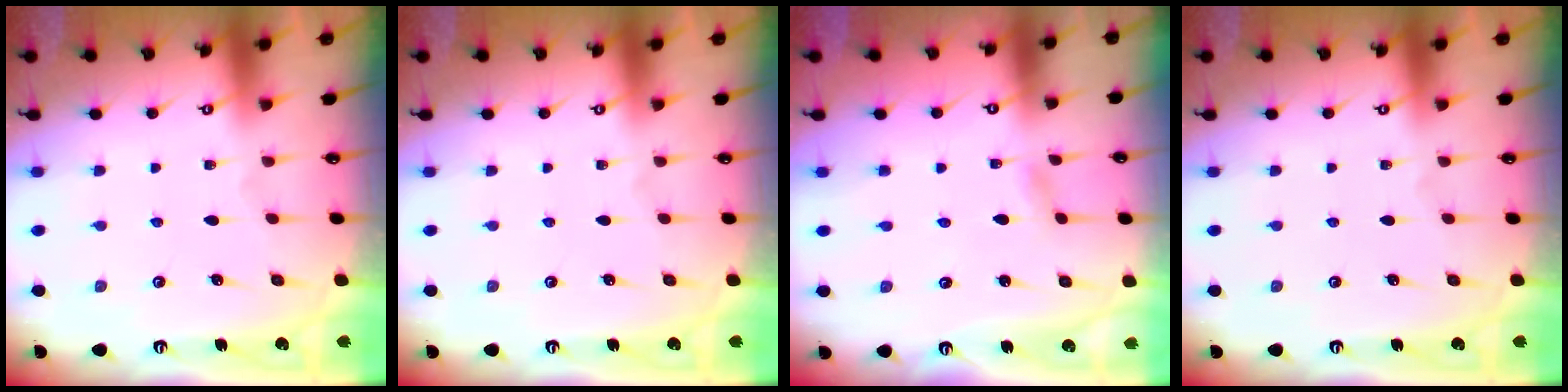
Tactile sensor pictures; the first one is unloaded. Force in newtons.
{"total": 0.0}
{"total": 2.4, "press": 2.3, "slide": 0.3}
{"total": 0.0}